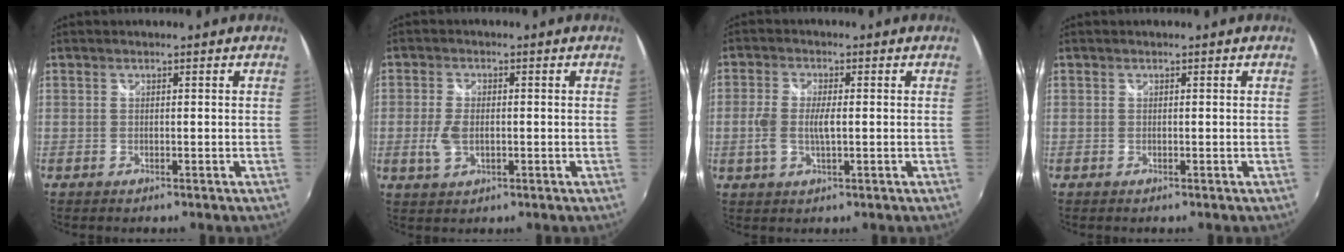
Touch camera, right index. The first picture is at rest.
{"total": 4.9, "force": [-0.8, 2.8, 3.9], "torque": [-0.088, -0.003, -0.014]}
{"total": 5.6, "force": [-0.5, 2.3, 5.0], "torque": [-0.101, -0.003, -0.012]}
{"total": 0.0}